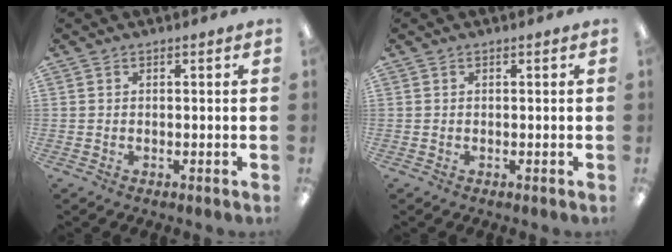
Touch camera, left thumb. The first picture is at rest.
{"total": 0.0}